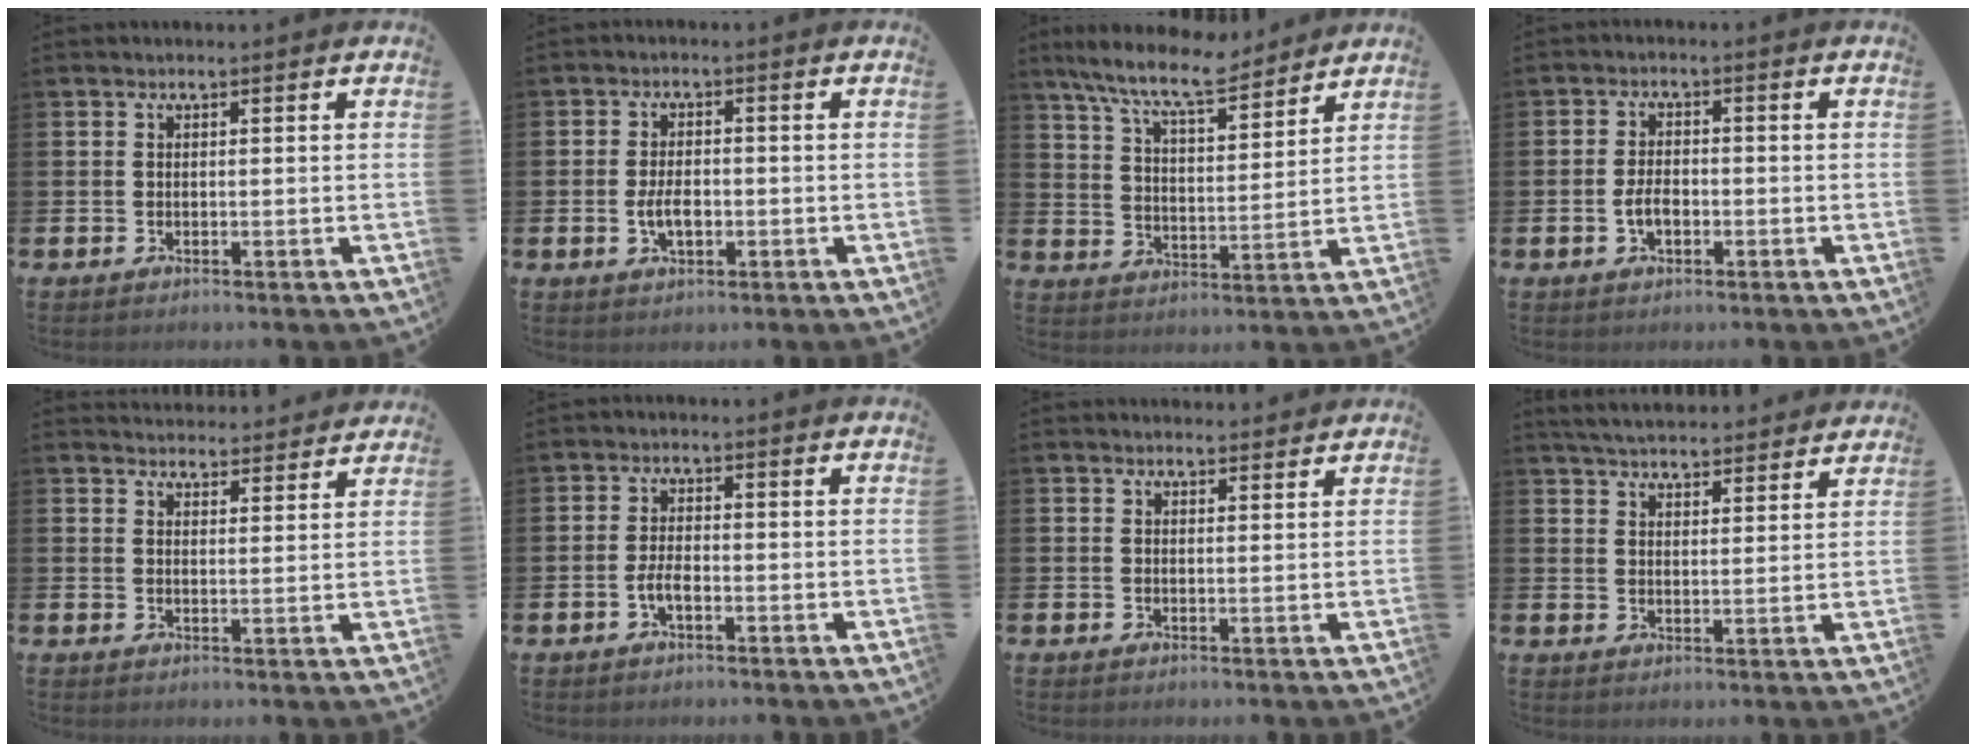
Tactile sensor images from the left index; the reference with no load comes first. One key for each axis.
{"total": 3.5, "fx": -0.6, "fy": 1.9, "fz": 2.9, "tx": -0.043, "ty": -0.001, "tz": -0.012}
{"total": 9.8, "fx": 8.9, "fy": 1.6, "fz": 3.9, "tx": -0.102, "ty": -0.045, "tz": 0.159}
{"total": 2.8, "fx": -0.7, "fy": 1.5, "fz": 2.2, "tx": -0.039, "ty": 0.003, "tz": -0.014}
{"total": 3.9, "fx": 3.9, "fy": 0.6, "fz": -0.2, "tx": 0.006, "ty": -0.028, "tz": 0.069}
{"total": 2.5, "fx": -0.9, "fy": 1.0, "fz": 2.0, "tx": -0.036, "ty": 0.002, "tz": -0.019}
{"total": 1.7, "fx": 1.7, "fy": 0.4, "fz": -0.1, "tx": 0.008, "ty": -0.008, "tz": 0.029}
{"total": 5.2, "fx": 5.2, "fy": 0.6, "fz": 0.5, "tx": -0.022, "ty": -0.031, "tz": 0.092}